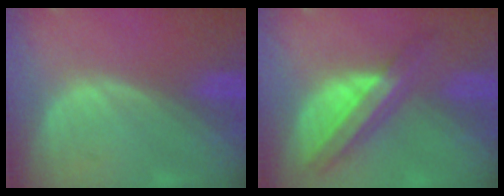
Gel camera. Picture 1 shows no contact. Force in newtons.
{"total": 8.1, "press": 6.9, "slide": 4.4}